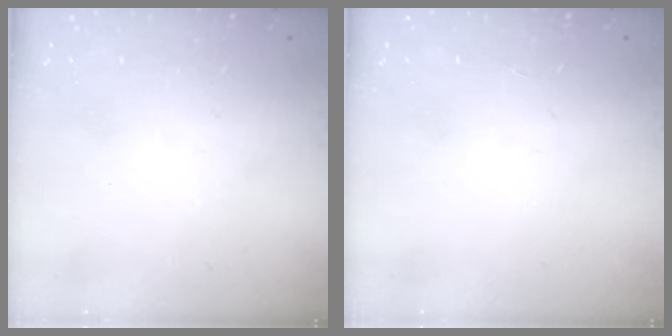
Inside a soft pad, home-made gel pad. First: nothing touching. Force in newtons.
{"total": 0.0}